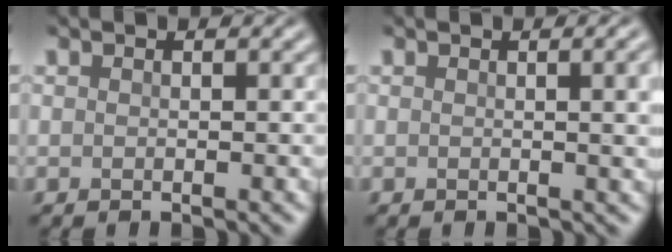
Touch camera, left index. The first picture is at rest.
{"total": 3.6, "force": [0.5, 1.3, 3.4], "torque": [-0.027, 0.009, 0.005]}